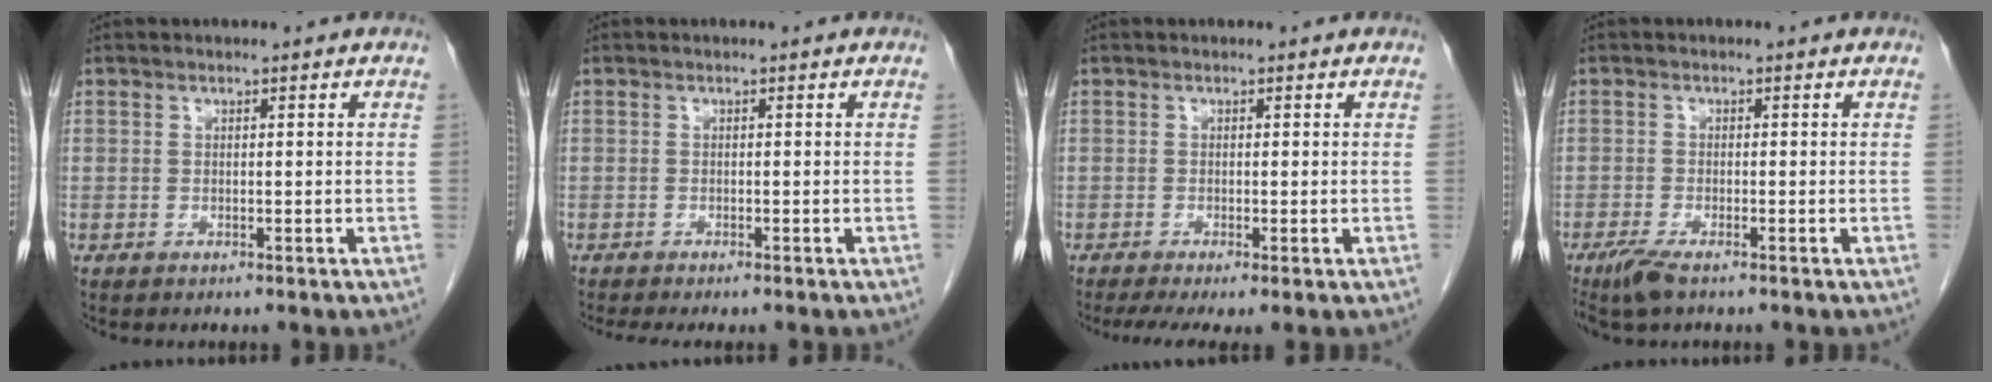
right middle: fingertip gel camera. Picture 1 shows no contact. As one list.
[{"total": 3.2, "force": [-2.7, 0.3, 1.6], "torque": [-0.018, -0.006, -0.038]}, {"total": 4.3, "force": [-2.8, 0.6, 3.3], "torque": [-0.051, -0.015, -0.048]}, {"total": 3.5, "force": [-2.4, 0.6, 2.4], "torque": [-0.055, -0.009, -0.048]}]